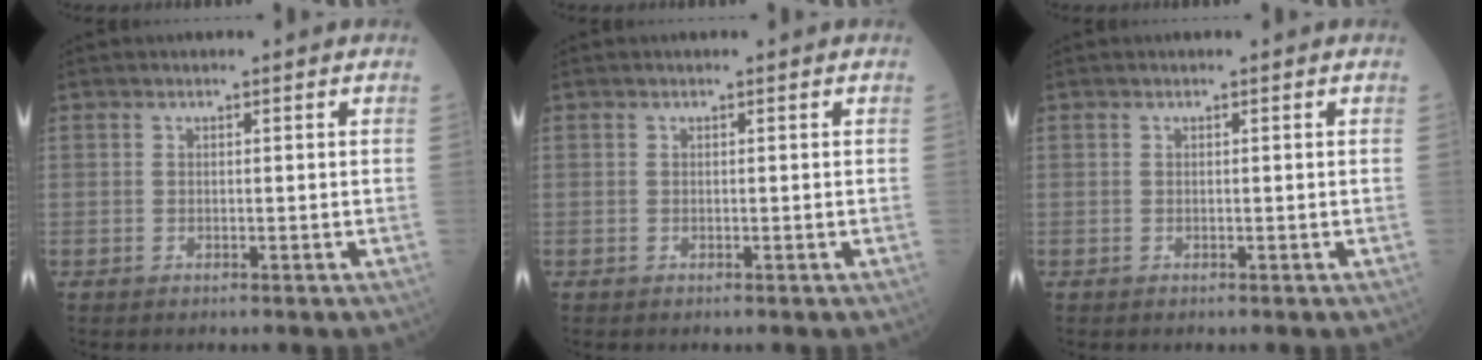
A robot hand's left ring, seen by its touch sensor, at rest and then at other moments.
{"total": 0.0}
{"total": 0.0}